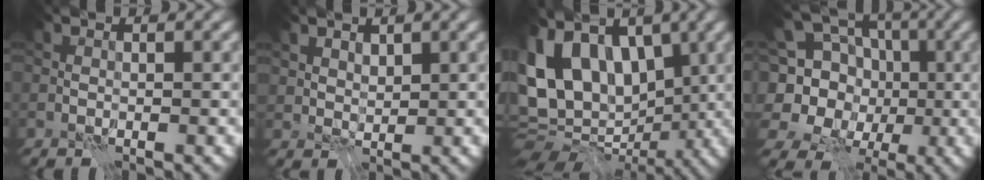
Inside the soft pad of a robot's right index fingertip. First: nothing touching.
{"total": 1.9, "force": [1.3, 1.2, 0.8], "torque": [-0.018, -0.005, 0.028]}
{"total": 12.2, "force": [2.4, 8.8, 8.1], "torque": [-0.171, 0.007, 0.031]}
{"total": 11.7, "force": [-2.0, 10.7, 4.5], "torque": [-0.125, 0.018, -0.046]}